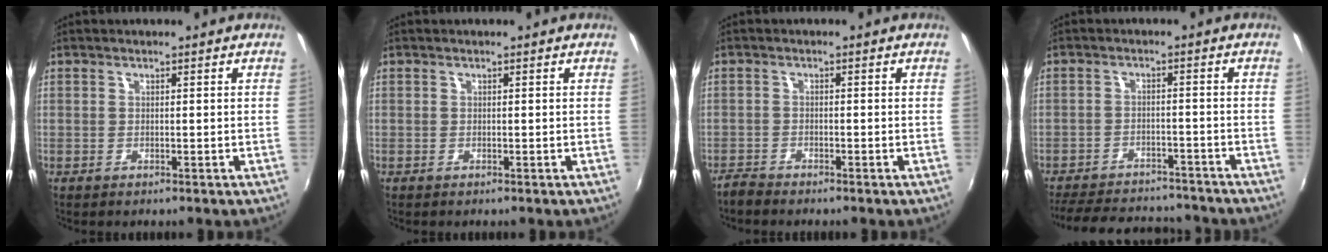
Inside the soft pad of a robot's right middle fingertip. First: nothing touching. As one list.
[{"total": 0.0}, {"total": 2.2, "force": [-2.1, 0.3, 0.2], "torque": [-0.013, -0.008, -0.047]}, {"total": 18.5, "force": [-16.0, 6.2, 6.8], "torque": [-0.156, 0.005, -0.218]}]